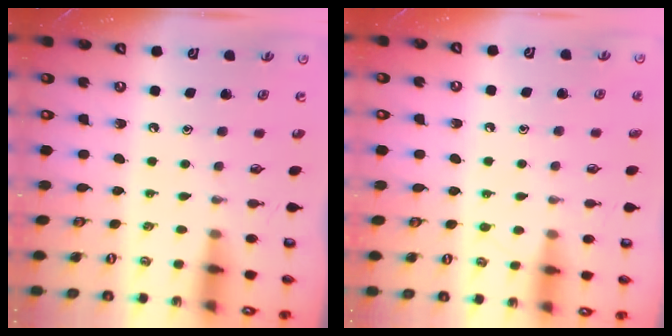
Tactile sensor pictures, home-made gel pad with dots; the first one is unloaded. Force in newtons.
{"total": 7.0, "press": 7.0, "slide": 0.8}